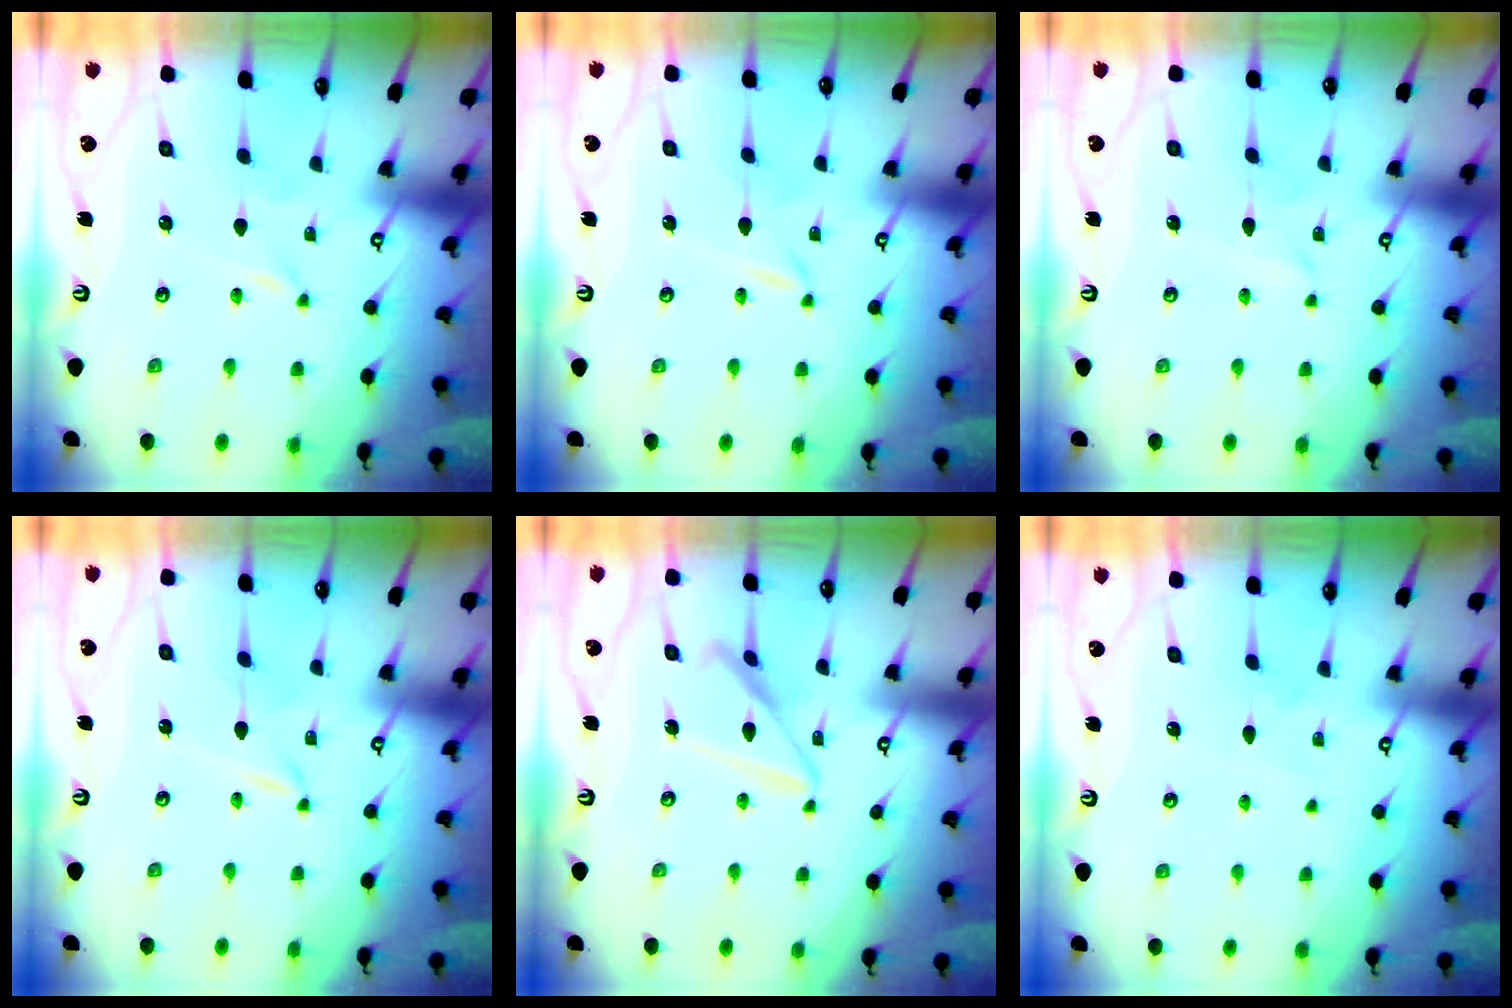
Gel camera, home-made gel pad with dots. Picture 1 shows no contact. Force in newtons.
{"total": 2.5, "press": 2.5, "slide": 0.4}
{"total": 1.9, "press": 1.9, "slide": 0.2}
{"total": 3.3, "press": 3.3, "slide": 0.4}
{"total": 13.4, "press": 13.4, "slide": 1.2}
{"total": 4.9, "press": 4.9, "slide": 0.6}